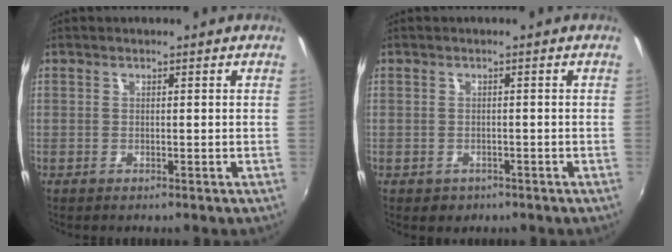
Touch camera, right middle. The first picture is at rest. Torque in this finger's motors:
{"motor_torque": [0.37, -0.12, -0.01, -0.01]}